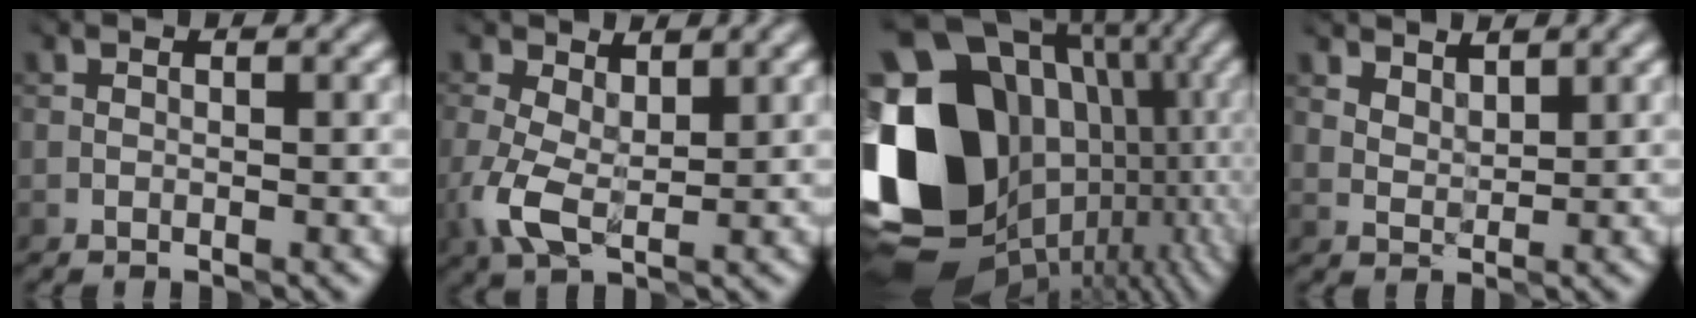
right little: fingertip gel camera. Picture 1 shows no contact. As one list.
[{"total": 3.7, "force": [0.3, 2.3, 2.9], "torque": [-0.083, -0.006, 0.006]}, {"total": 23.0, "force": [-2.4, 19.4, 12.0], "torque": [-0.226, -0.021, -0.049]}, {"total": 2.2, "force": [2.0, 0.7, 0.6], "torque": [-0.012, -0.002, 0.044]}]